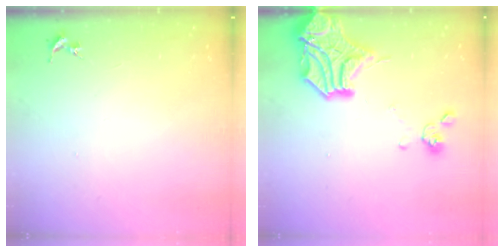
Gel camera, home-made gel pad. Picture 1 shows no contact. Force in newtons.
{"total": 19.9, "press": 19.8, "slide": 2.6}